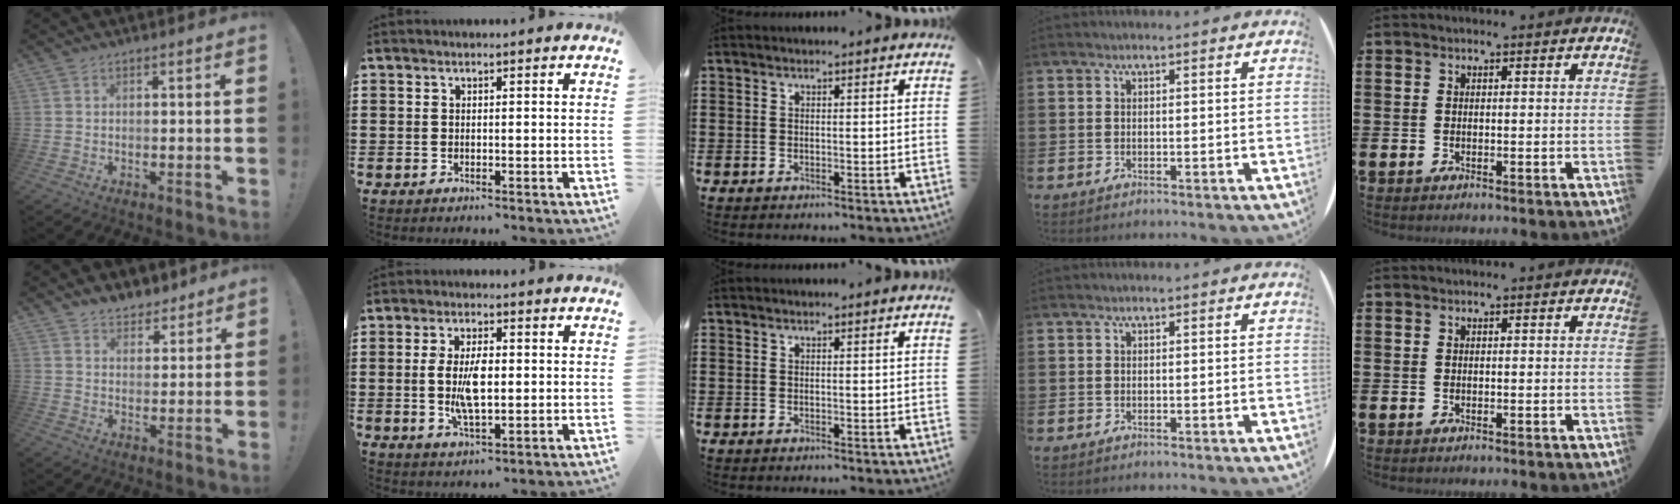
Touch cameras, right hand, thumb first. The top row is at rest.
{"thumb": {"total": 6.1, "force": [5.1, 3.2, 0.9], "torque": [-0.009, -0.040, 0.097]}, "index": {"total": 7.0, "force": [0.0, 2.9, 6.4], "torque": [-0.145, -0.003, -0.009]}}